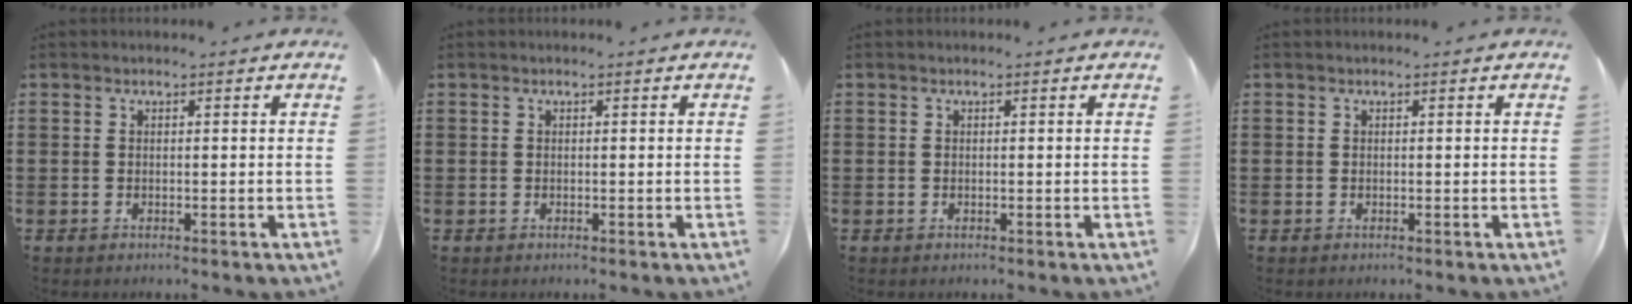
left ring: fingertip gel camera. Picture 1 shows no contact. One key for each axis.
{"total": 0.0}
{"total": 0.0}
{"total": 0.0}